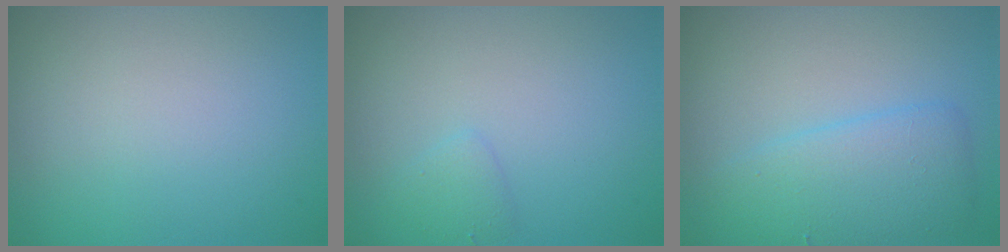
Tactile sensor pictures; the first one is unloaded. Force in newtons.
{"total": 1.0, "press": 1.0, "slide": 0.1}
{"total": 4.0, "press": 4.0, "slide": 0.1}